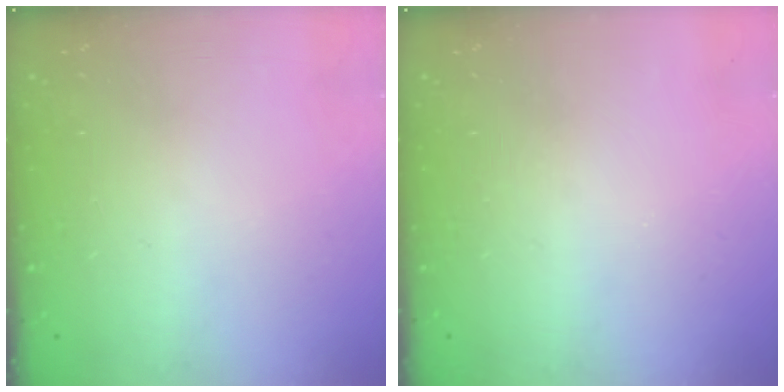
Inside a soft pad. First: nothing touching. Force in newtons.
{"total": 0.0}